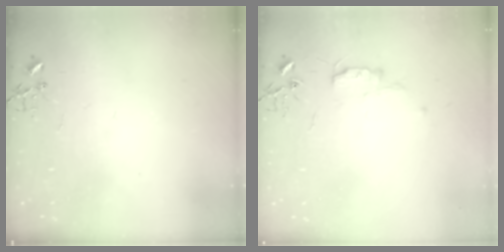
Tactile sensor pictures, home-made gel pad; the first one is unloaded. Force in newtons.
{"total": 5.8, "press": 5.7, "slide": 0.7}